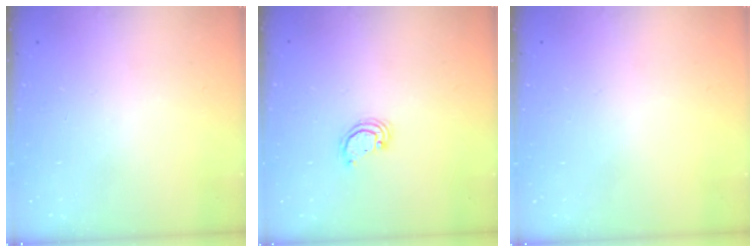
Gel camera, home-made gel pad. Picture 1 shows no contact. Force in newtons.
{"total": 2.1, "press": 2.1, "slide": 0.1}
{"total": 0.0}